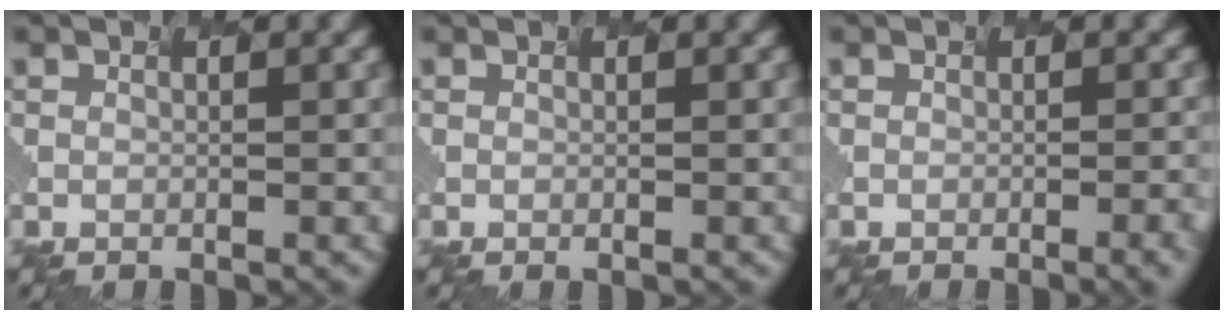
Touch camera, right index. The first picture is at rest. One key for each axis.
{"total": 0.0}
{"total": 3.8, "fx": -0.5, "fy": 1.5, "fz": 3.5, "tx": -0.012, "ty": 0.009, "tz": -0.004}